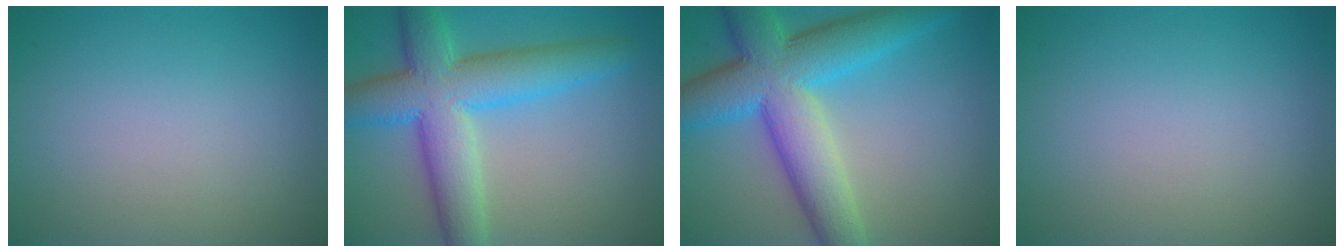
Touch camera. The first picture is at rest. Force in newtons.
{"total": 9.0, "press": 9.0, "slide": 0.2}
{"total": 10.5, "press": 10.5, "slide": 0.3}
{"total": 0.0}